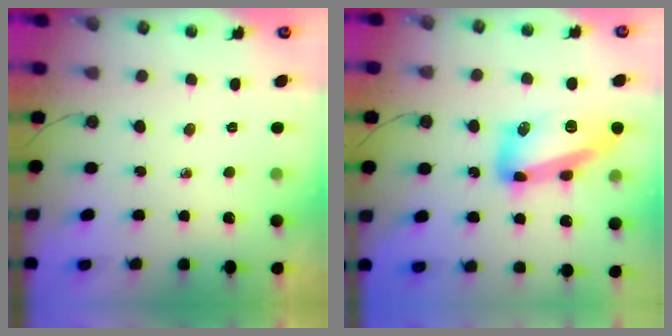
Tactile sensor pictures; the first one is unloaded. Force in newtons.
{"total": 17.2, "press": 17.2, "slide": 0.9}